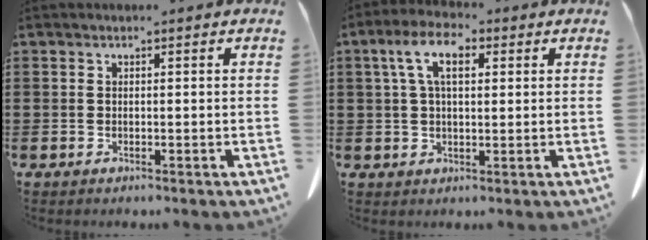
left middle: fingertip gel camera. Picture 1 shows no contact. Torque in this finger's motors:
{"motor_torque": [0.62, 0.54, 0.15, 0.00]}